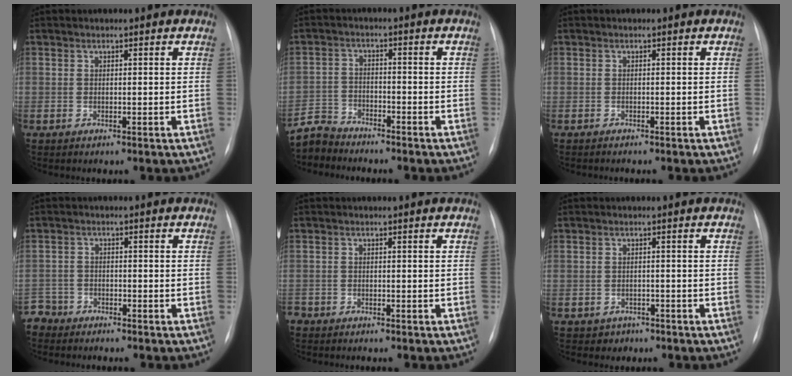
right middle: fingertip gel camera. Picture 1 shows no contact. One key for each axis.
{"total": 4.6, "fx": -4.5, "fy": 0.8, "fz": -0.9, "tx": 0.018, "ty": -0.006, "tz": -0.089}
{"total": 0.7, "fx": -0.7, "fy": 0.0, "fz": 0.2, "tx": -0.007, "ty": -0.003, "tz": -0.011}
{"total": 3.7, "fx": -3.4, "fy": 1.2, "fz": -0.9, "tx": 0.019, "ty": -0.004, "tz": -0.071}
{"total": 2.3, "fx": -2.1, "fy": 0.9, "fz": 0.4, "tx": -0.005, "ty": -0.003, "tz": -0.035}
{"total": 2.0, "fx": -1.3, "fy": 1.5, "fz": -0.3, "tx": 0.000, "ty": 0.008, "tz": -0.020}